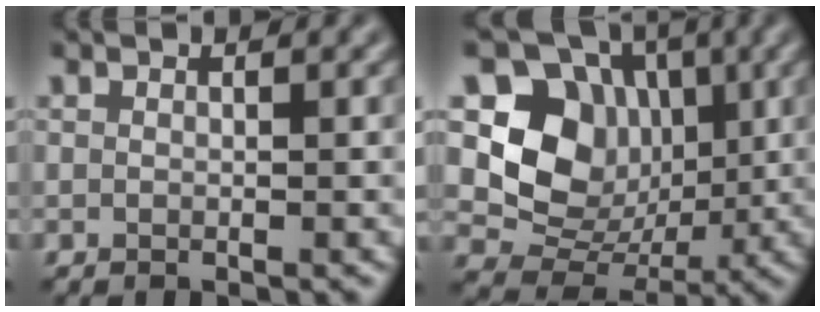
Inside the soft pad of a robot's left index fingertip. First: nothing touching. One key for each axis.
{"total": 8.4, "fx": 1.6, "fy": 7.1, "fz": 4.2, "tx": -0.055, "ty": -0.015, "tz": 0.022}